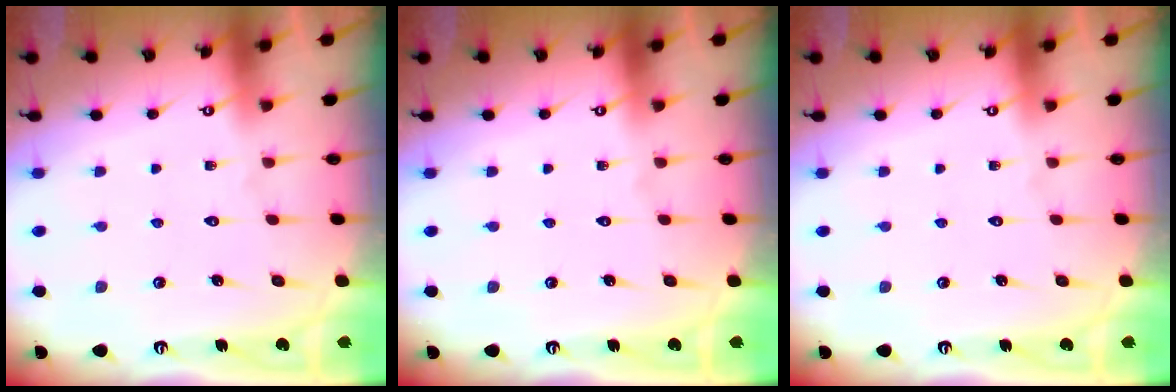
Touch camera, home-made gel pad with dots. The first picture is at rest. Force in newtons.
{"total": 0.0}
{"total": 0.0}